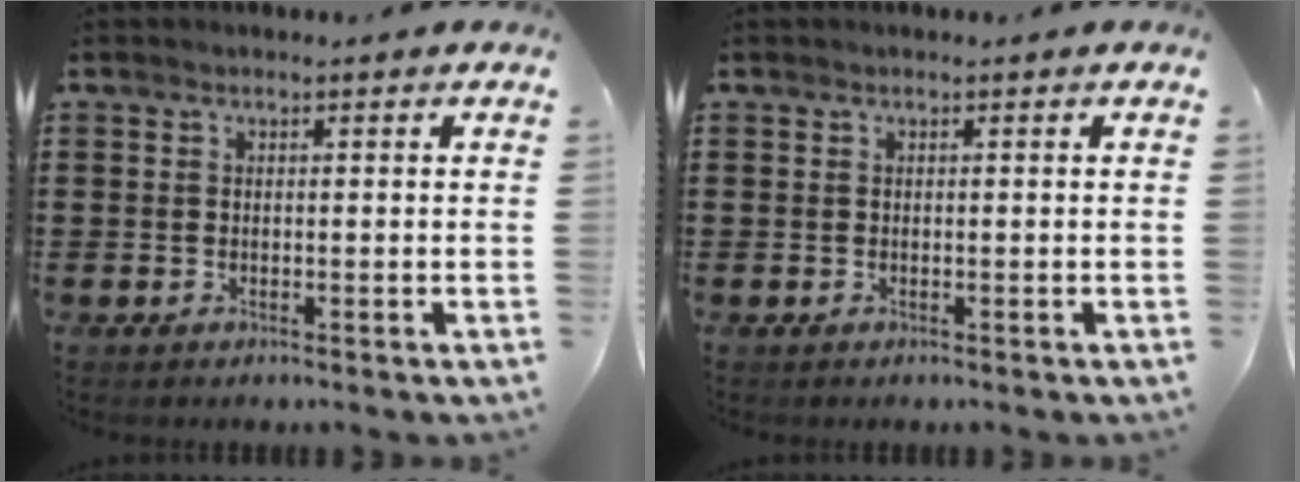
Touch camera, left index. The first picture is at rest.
{"total": 0.0}